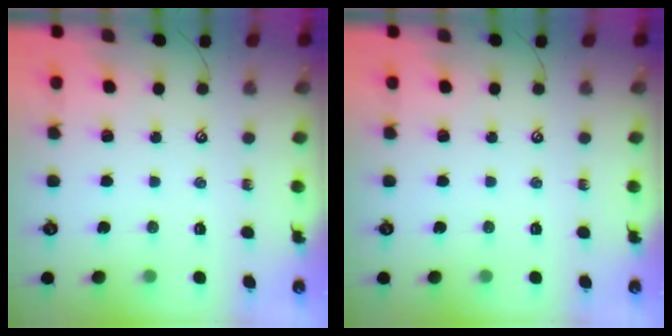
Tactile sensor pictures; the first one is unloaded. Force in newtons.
{"total": 0.0}